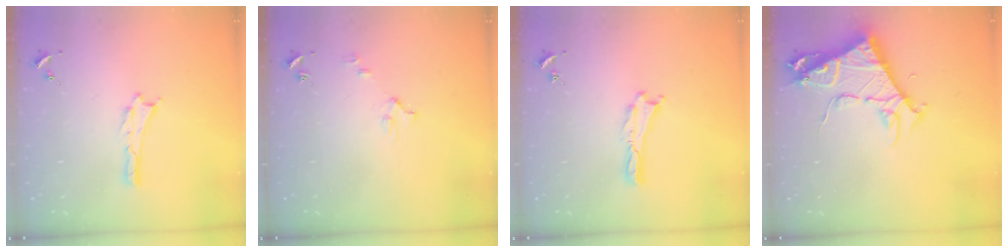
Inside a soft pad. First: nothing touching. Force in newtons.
{"total": 3.1, "press": 3.1, "slide": 0.3}
{"total": 0.0}
{"total": 7.9, "press": 7.9, "slide": 0.9}